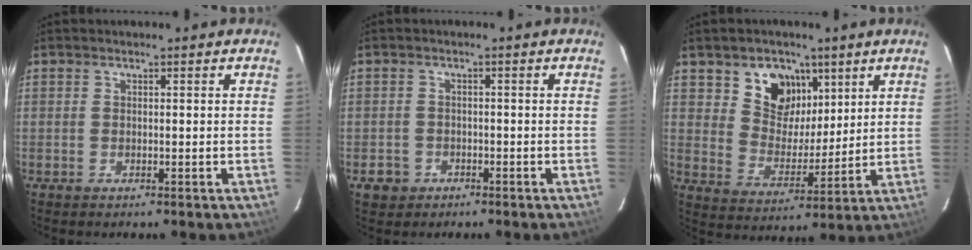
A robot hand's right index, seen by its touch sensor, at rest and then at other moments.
{"total": 3.4, "force": [-1.6, 3.0, 0.4], "torque": [-0.020, 0.007, -0.023]}
{"total": 10.3, "force": [5.6, 7.7, 3.9], "torque": [-0.071, 0.000, 0.105]}